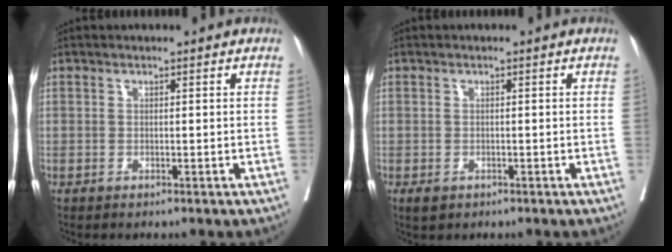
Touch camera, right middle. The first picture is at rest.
{"total": 1.9, "force": [-1.1, 1.1, 1.0], "torque": [-0.019, -0.003, -0.013]}